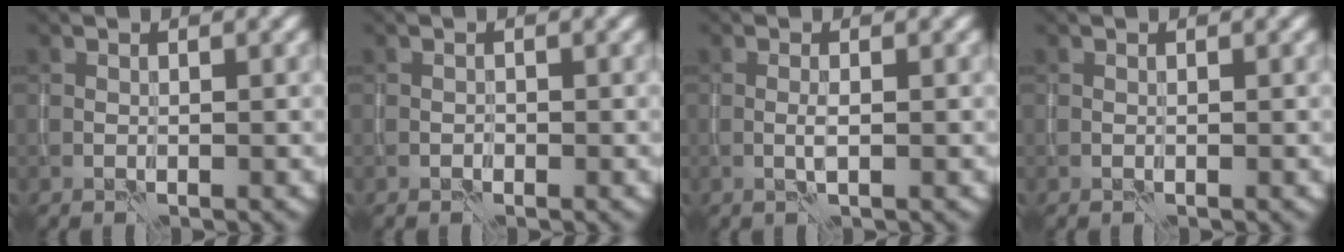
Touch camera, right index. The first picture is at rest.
{"total": 0.7, "force": [-0.3, 0.5, 0.3], "torque": [-0.005, -0.002, -0.002]}
{"total": 1.0, "force": [-0.3, 0.0, 1.0], "torque": [-0.022, 0.000, -0.006]}
{"total": 0.0}